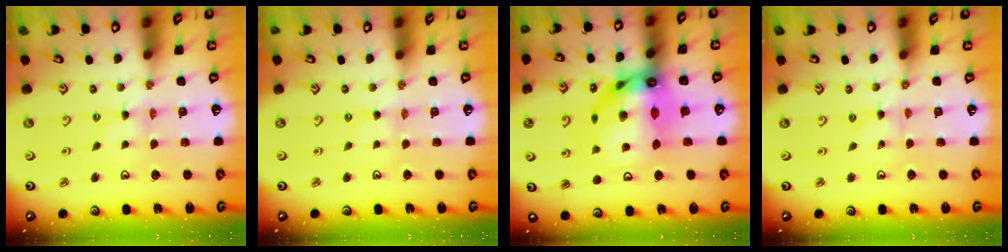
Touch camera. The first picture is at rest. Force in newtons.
{"total": 0.6, "press": 0.6, "slide": 0.1}
{"total": 17.4, "press": 17.3, "slide": 1.5}
{"total": 0.0}